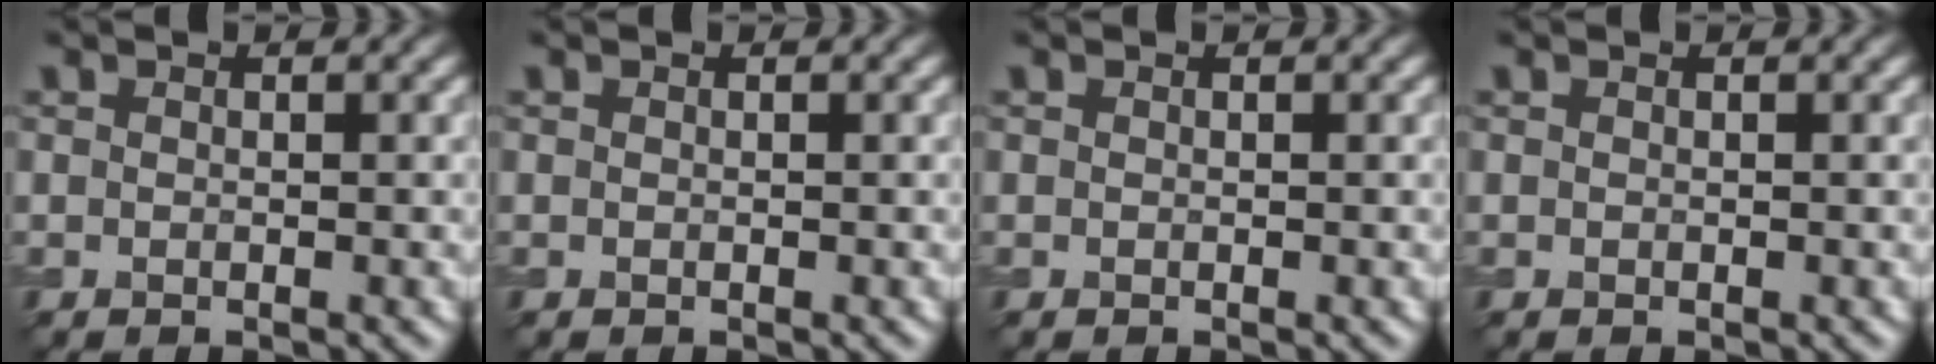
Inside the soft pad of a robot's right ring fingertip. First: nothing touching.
{"total": 0.0}
{"total": 0.0}
{"total": 0.0}